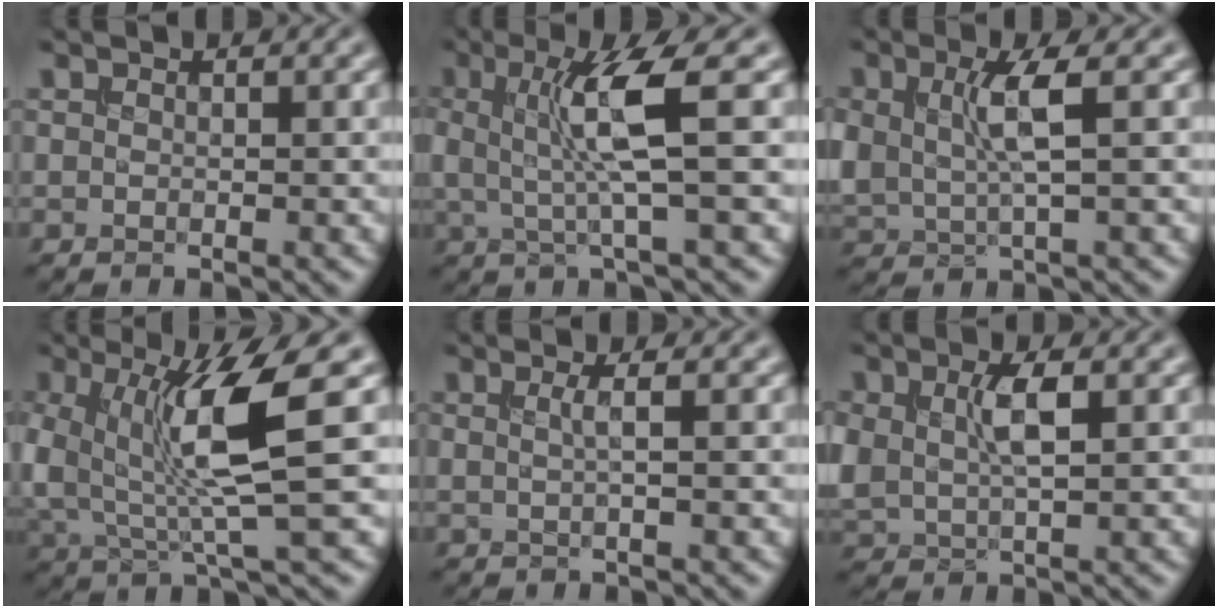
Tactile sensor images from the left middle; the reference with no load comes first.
{"total": 5.5, "force": [0.7, 0.7, 5.5], "torque": [-0.110, -0.001, 0.018]}
{"total": 3.5, "force": [0.8, 1.1, 3.2], "torque": [-0.076, -0.002, 0.020]}
{"total": 7.7, "force": [1.0, 1.3, 7.6], "torque": [-0.146, -0.005, 0.023]}
{"total": 1.5, "force": [0.1, 0.4, 1.5], "torque": [-0.026, 0.004, -0.002]}
{"total": 3.8, "force": [1.0, 2.0, 3.1], "torque": [-0.076, 0.002, 0.022]}